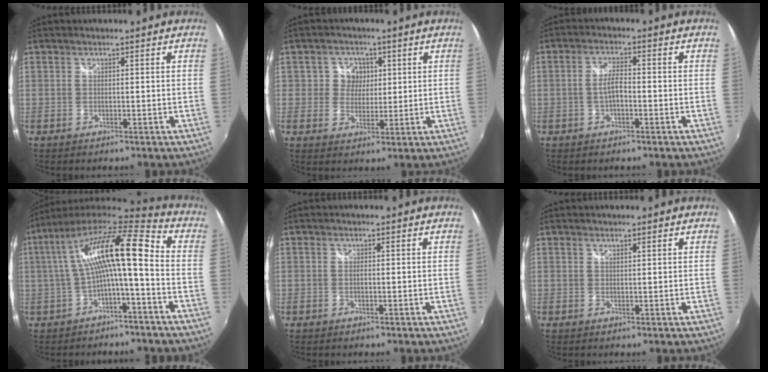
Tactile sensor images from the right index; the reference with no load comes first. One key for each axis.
{"total": 4.7, "fx": 1.0, "fy": 4.5, "fz": 0.8, "tx": -0.009, "ty": 0.010, "tz": 0.014}
{"total": 3.2, "fx": -1.1, "fy": 0.9, "fz": 2.9, "tx": -0.061, "ty": 0.007, "tz": -0.020}
{"total": 15.2, "fx": -0.1, "fy": 3.1, "fz": 14.9, "tx": -0.280, "ty": 0.023, "tz": -0.006}
{"total": 0.6, "fx": -0.1, "fy": 0.3, "fz": 0.5, "tx": -0.011, "ty": 0.001, "tz": -0.004}
{"total": 0.6, "fx": 0.5, "fy": 0.1, "fz": 0.3, "tx": -0.004, "ty": 0.001, "tz": 0.009}